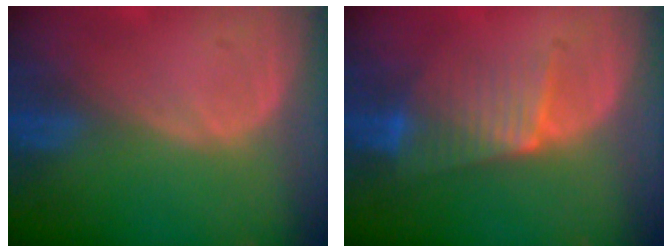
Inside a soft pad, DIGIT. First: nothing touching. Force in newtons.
{"total": 6.7, "press": 6.2, "slide": 2.4}